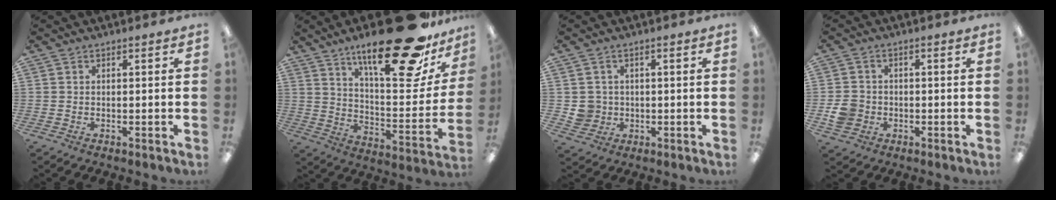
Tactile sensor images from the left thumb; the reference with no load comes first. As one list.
[{"total": 28.3, "force": [19.3, 8.8, 18.7], "torque": [-0.265, -0.124, 0.308]}, {"total": 4.4, "force": [0.4, 4.3, 0.7], "torque": [-0.013, 0.009, 0.009]}, {"total": 5.1, "force": [-1.4, 4.5, 2.0], "torque": [-0.032, 0.008, -0.024]}]